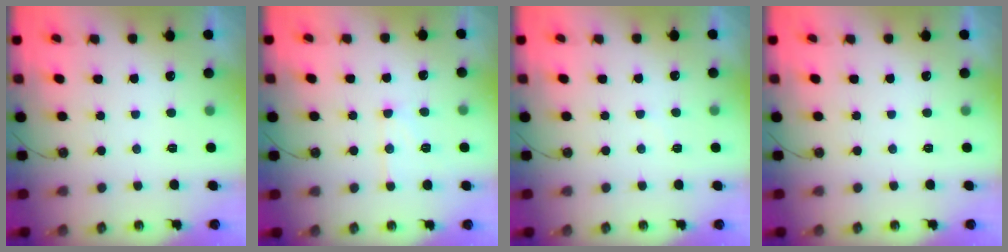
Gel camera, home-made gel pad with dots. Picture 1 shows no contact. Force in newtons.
{"total": 9.3, "press": 9.3, "slide": 0.8}
{"total": 5.4, "press": 5.4, "slide": 0.7}
{"total": 0.0}